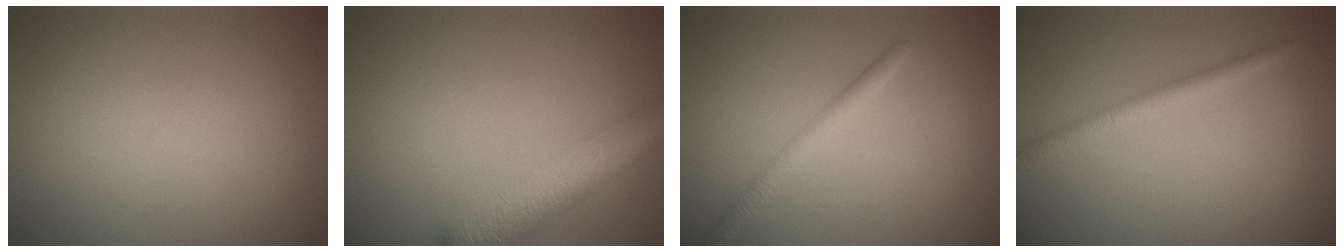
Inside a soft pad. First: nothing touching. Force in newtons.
{"total": 6.5, "press": 6.5, "slide": 0.3}
{"total": 2.2, "press": 2.2, "slide": 0.1}
{"total": 2.0, "press": 2.0, "slide": 0.1}